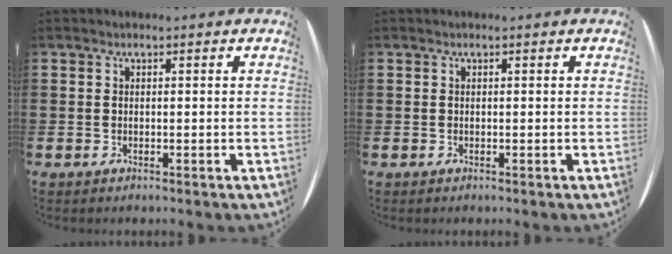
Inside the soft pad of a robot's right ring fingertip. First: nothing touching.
{"total": 0.0}